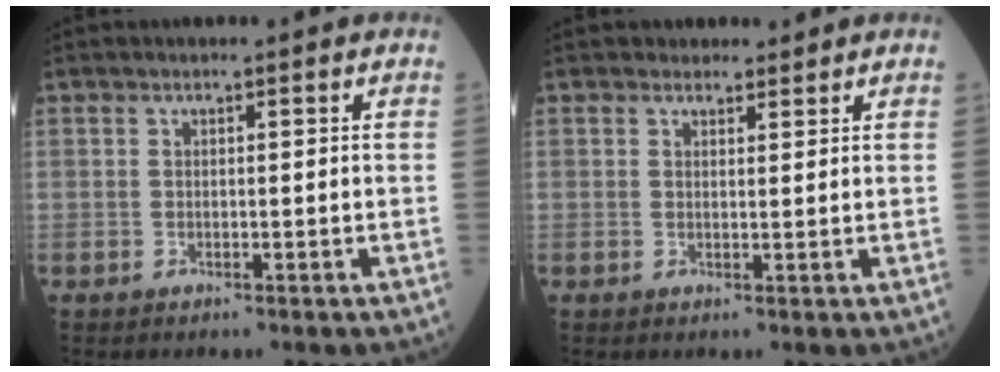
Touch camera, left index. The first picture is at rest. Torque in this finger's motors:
{"motor_torque": [0.35, -0.31, 0.00, -0.01]}